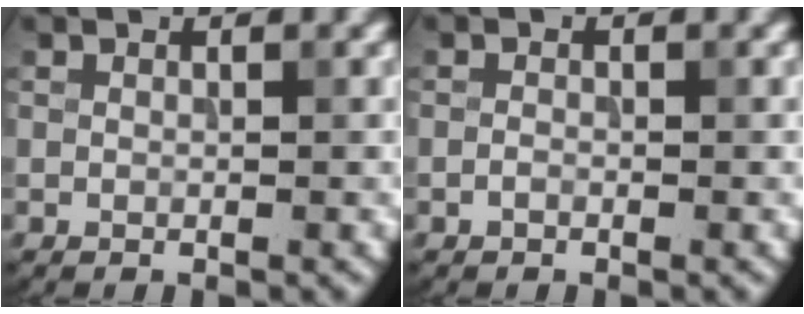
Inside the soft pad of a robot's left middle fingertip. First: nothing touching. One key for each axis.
{"total": 0.5, "fx": -0.3, "fy": 0.3, "fz": 0.3, "tx": -0.005, "ty": 0.000, "tz": -0.008}